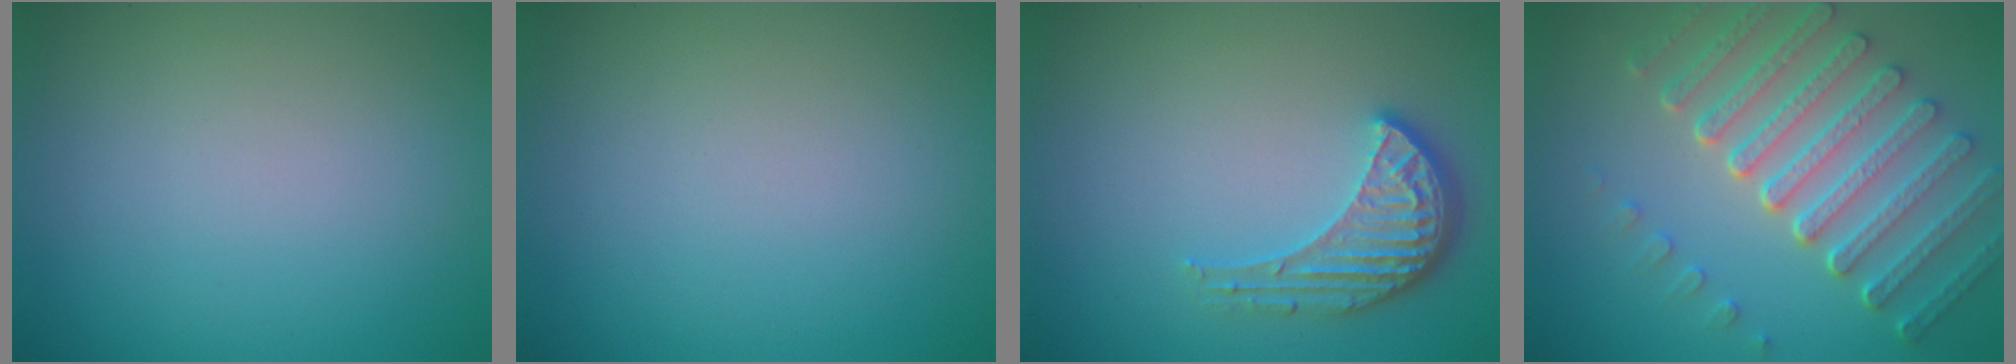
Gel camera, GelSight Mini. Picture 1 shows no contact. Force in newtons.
{"total": 0.0}
{"total": 3.9, "press": 3.2, "slide": 2.3}
{"total": 7.0, "press": 5.2, "slide": 4.7}